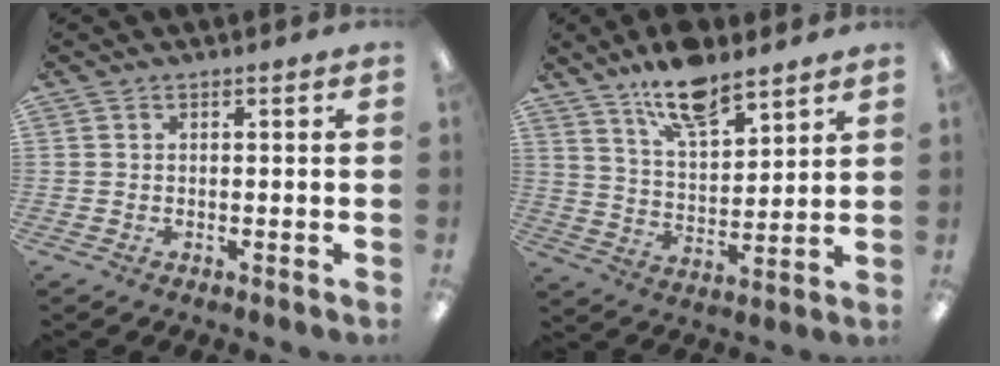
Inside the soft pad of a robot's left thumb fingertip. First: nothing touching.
{"total": 12.1, "force": [9.7, 4.4, 5.9], "torque": [-0.092, -0.055, 0.172]}